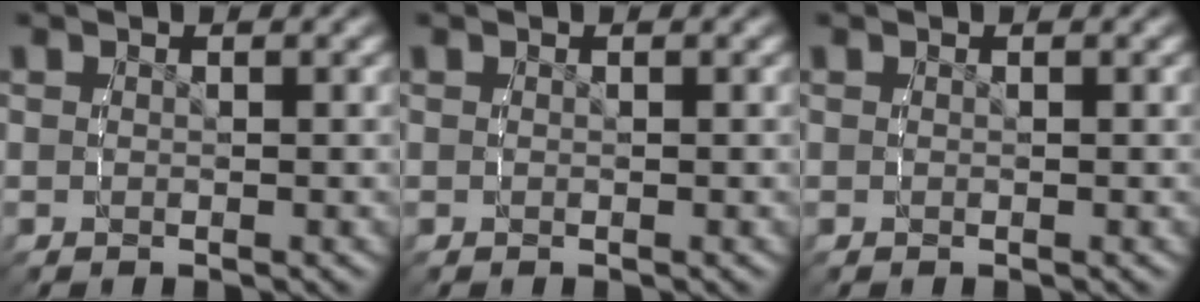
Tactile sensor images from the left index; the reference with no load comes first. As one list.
[{"total": 0.0}, {"total": 0.0}]